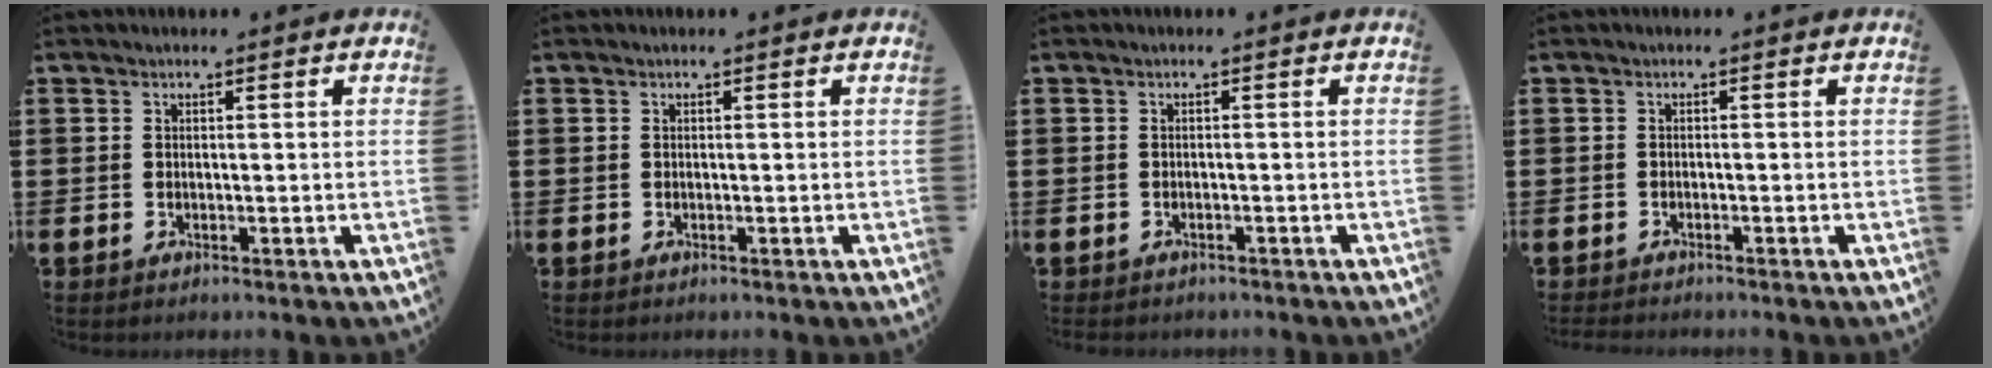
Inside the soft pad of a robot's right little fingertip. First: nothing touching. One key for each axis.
{"total": 0.0}
{"total": 0.5, "fx": -0.5, "fy": 0.2, "fz": 0.0, "tx": -0.002, "ty": -0.001, "tz": -0.011}
{"total": 0.7, "fx": -0.7, "fy": 0.0, "fz": 0.1, "tx": -0.002, "ty": -0.003, "tz": -0.014}